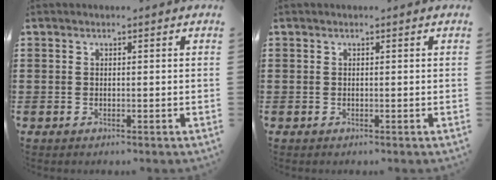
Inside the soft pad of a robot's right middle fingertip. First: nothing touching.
{"total": 0.0}